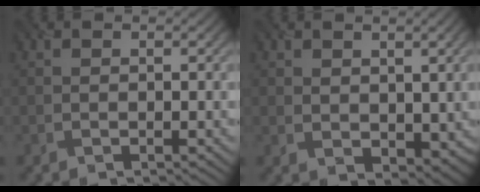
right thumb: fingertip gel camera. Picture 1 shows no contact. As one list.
[{"total": 2.9, "force": [1.3, 2.1, 1.6], "torque": [-0.034, -0.011, 0.031]}]